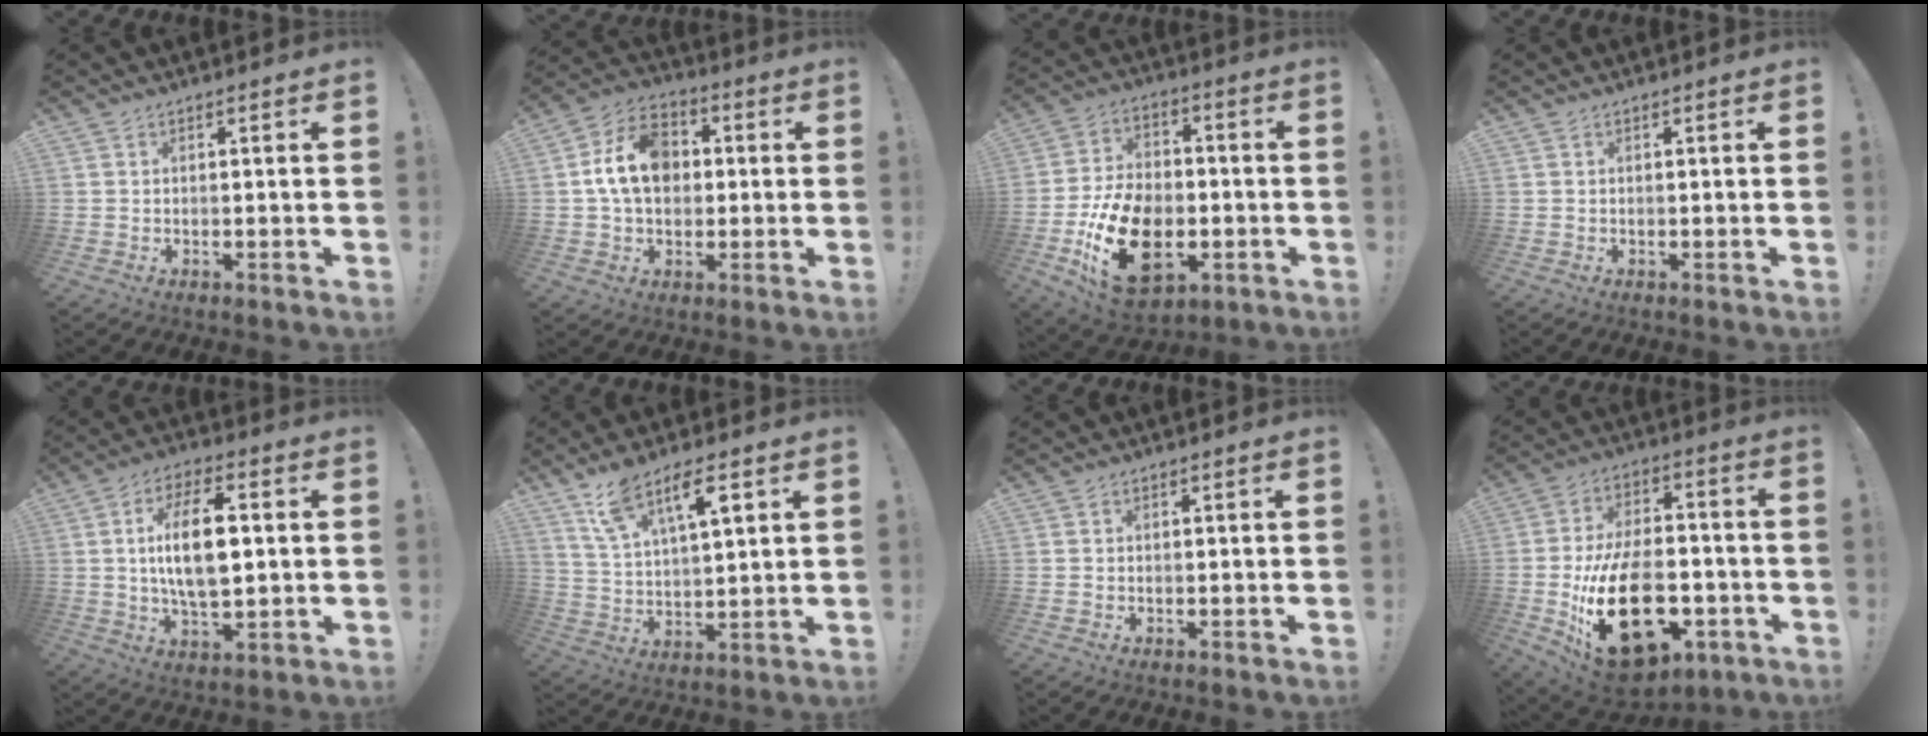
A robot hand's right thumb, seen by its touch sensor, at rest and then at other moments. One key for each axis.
{"total": 14.4, "fx": 1.6, "fy": 11.0, "fz": 9.2, "tx": -0.151, "ty": 0.011, "tz": 0.036}
{"total": 22.6, "fx": -7.1, "fy": 14.7, "fz": 15.5, "tx": -0.280, "ty": 0.043, "tz": -0.105}
{"total": 0.0}
{"total": 14.5, "fx": 1.5, "fy": 6.9, "fz": 12.6, "tx": -0.227, "ty": 0.002, "tz": 0.022}
{"total": 11.4, "fx": 7.1, "fy": 3.7, "fz": 8.1, "tx": -0.134, "ty": -0.027, "tz": 0.122}
{"total": 0.0}
{"total": 27.7, "fx": -8.2, "fy": 16.5, "fz": 20.6, "tx": -0.366, "ty": 0.046, "tz": -0.116}